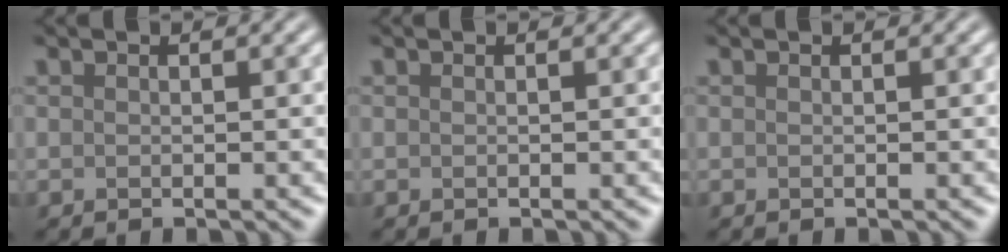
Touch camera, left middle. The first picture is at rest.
{"total": 0.0}
{"total": 0.0}